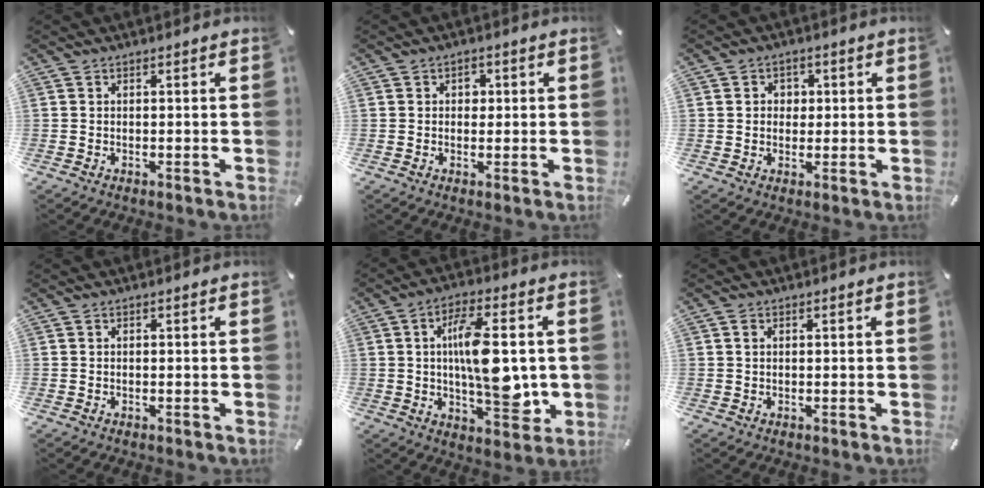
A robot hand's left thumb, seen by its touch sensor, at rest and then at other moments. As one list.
[{"total": 2.8, "force": [0.4, 2.2, 1.7], "torque": [-0.003, -0.003, -0.004]}, {"total": 3.5, "force": [0.3, 3.3, 1.1], "torque": [-0.012, 0.003, -0.001]}, {"total": 0.0}, {"total": 14.6, "force": [1.0, 6.3, 13.2], "torque": [-0.223, -0.006, 0.013]}, {"total": 0.7, "force": [0.2, 0.5, 0.5], "torque": [-0.010, 0.004, 0.002]}]